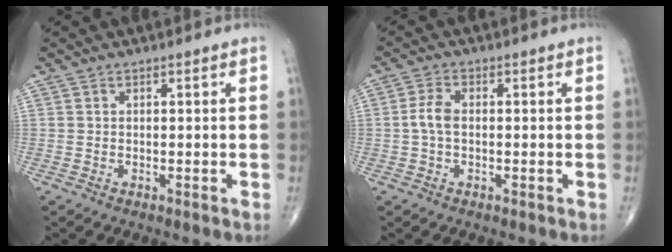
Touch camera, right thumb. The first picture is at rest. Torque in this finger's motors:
{"motor_torque": [0.27, 0.23, 0.64, -0.15, 0.01]}